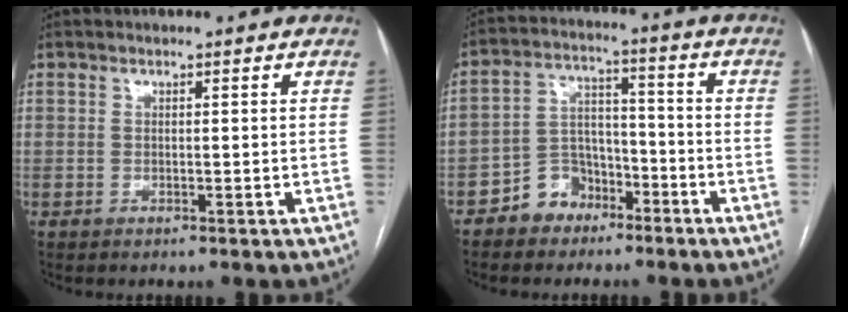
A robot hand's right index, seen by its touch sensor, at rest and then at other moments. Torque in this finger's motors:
{"motor_torque": [0.08, 0.03, -0.19, -0.06]}